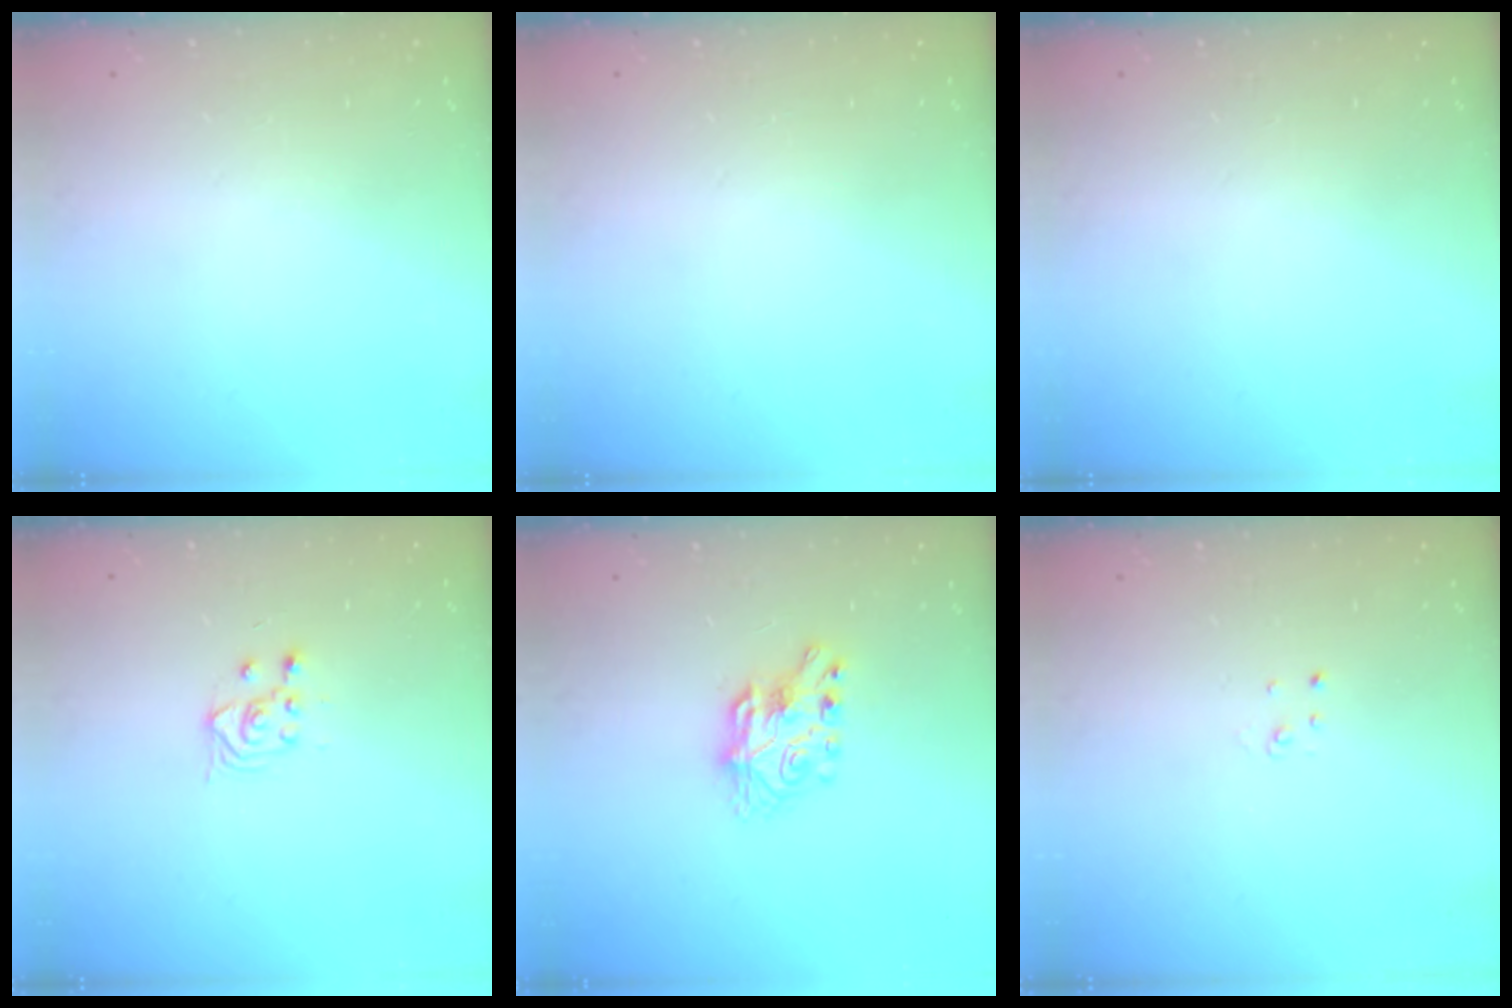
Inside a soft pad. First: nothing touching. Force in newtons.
{"total": 0.0}
{"total": 0.0}
{"total": 3.0, "press": 2.6, "slide": 1.3}
{"total": 7.7, "press": 7.6, "slide": 0.7}
{"total": 2.0, "press": 2.0, "slide": 0.2}